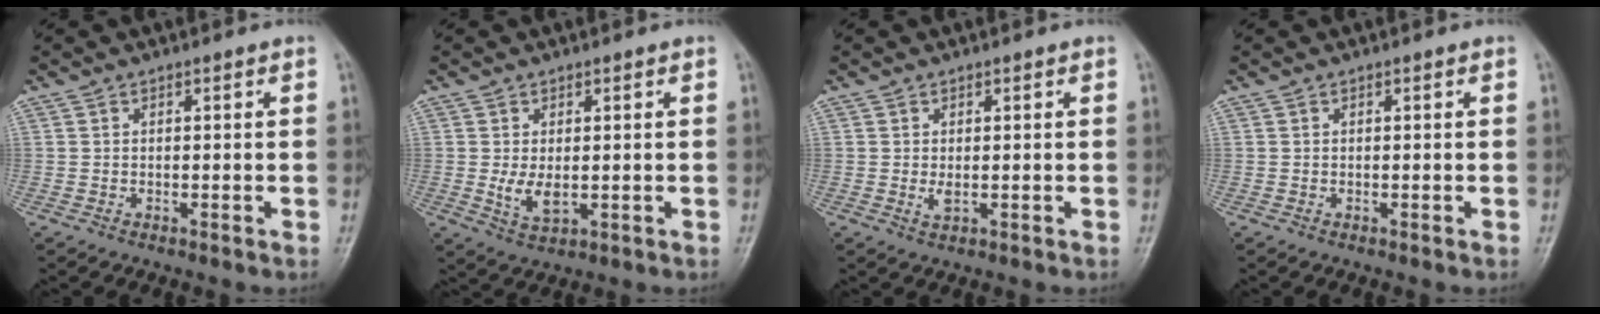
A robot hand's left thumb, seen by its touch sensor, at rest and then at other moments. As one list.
[{"total": 4.2, "force": [0.1, 2.5, 3.5], "torque": [-0.061, -0.012, 0.008]}, {"total": 1.8, "force": [0.2, 1.0, 1.5], "torque": [-0.024, -0.005, 0.006]}, {"total": 0.0}]